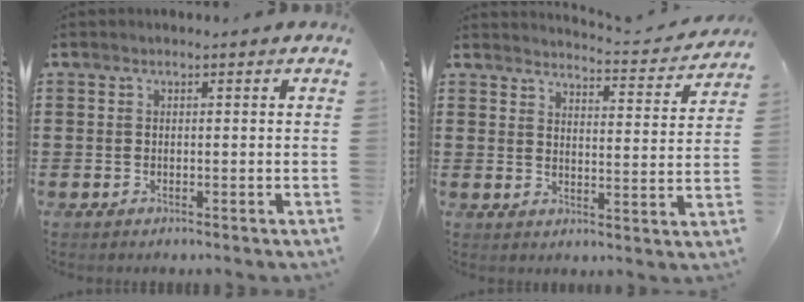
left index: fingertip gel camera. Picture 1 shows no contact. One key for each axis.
{"total": 3.6, "fx": 3.5, "fy": -0.3, "fz": 0.7, "tx": -0.024, "ty": -0.031, "tz": 0.056}